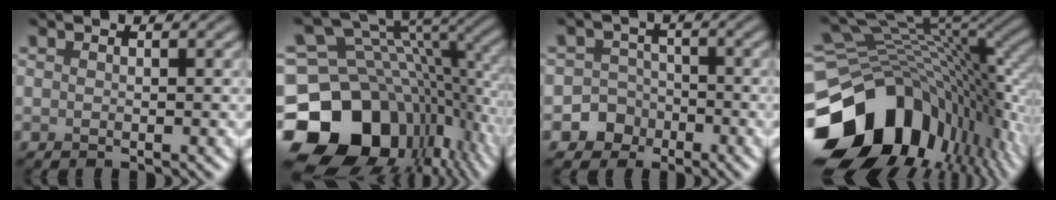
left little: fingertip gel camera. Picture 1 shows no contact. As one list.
[{"total": 17.4, "force": [-4.6, 13.2, 10.3], "torque": [-0.201, -0.019, -0.063]}, {"total": 4.0, "force": [-2.0, 3.5, 0.3], "torque": [0.036, -0.002, -0.050]}, {"total": 16.4, "force": [-5.6, 11.1, 10.6], "torque": [-0.189, -0.016, -0.094]}]